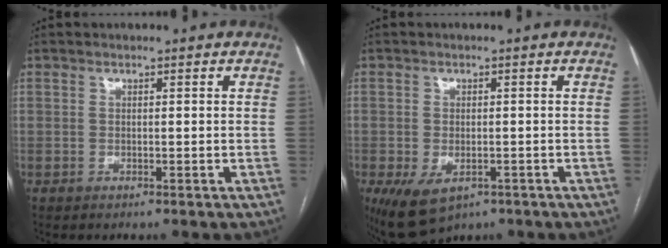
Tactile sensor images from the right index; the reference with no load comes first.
{"total": 6.9, "force": [-3.5, 4.0, 4.4], "torque": [-0.076, -0.008, -0.045]}